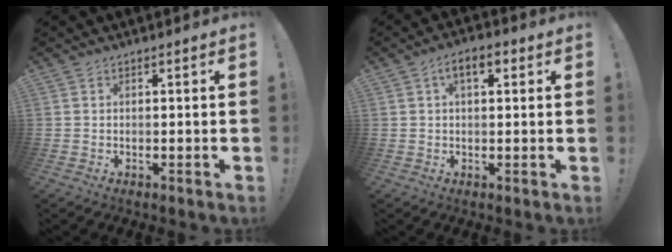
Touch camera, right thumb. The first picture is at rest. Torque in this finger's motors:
{"motor_torque": [0.66, 0.87, 1.06, 0.01, 0.04]}